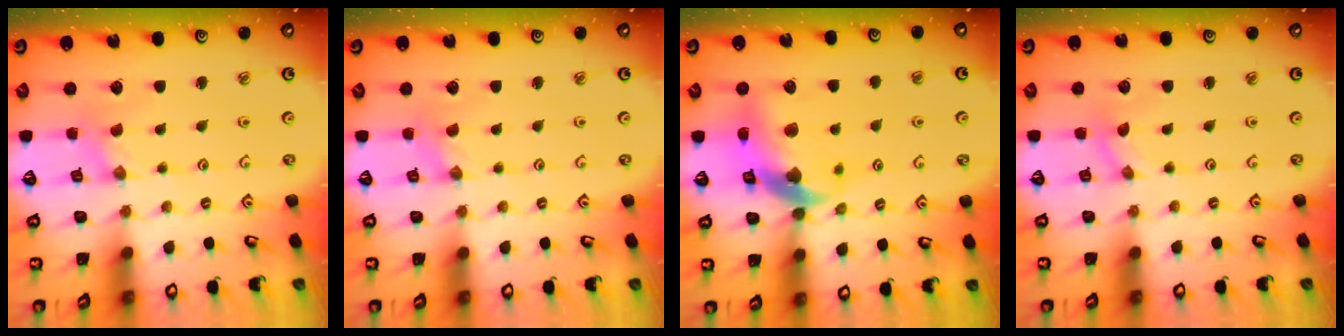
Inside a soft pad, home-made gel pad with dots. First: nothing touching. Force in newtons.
{"total": 0.6, "press": 0.6, "slide": 0.1}
{"total": 14.0, "press": 13.9, "slide": 2.0}
{"total": 0.0}